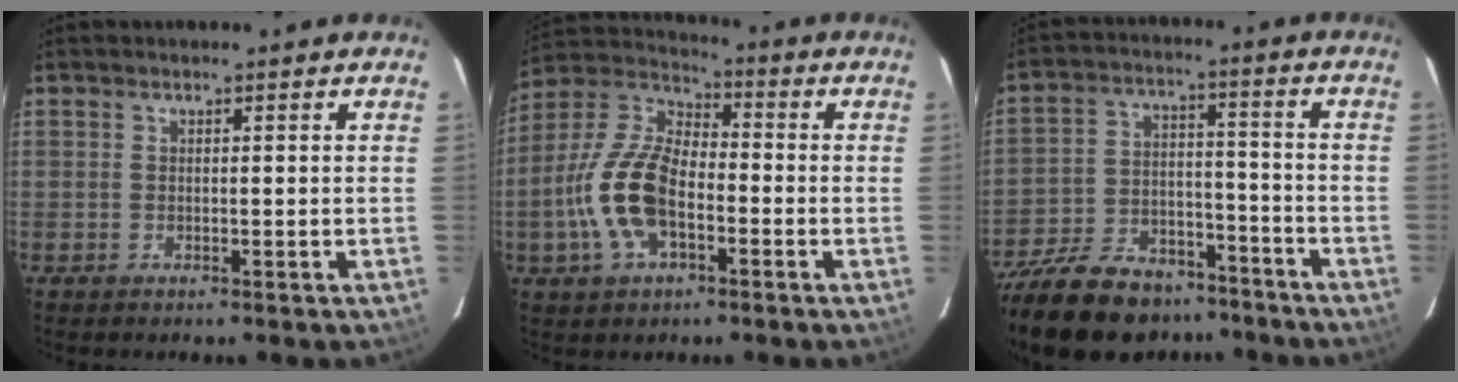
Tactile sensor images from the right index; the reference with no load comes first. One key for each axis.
{"total": 14.5, "fx": -4.3, "fy": 7.3, "fz": 11.8, "tx": -0.258, "ty": 0.007, "tz": -0.084}
{"total": 22.8, "fx": -17.8, "fy": 10.4, "fz": 9.6, "tx": -0.221, "ty": 0.010, "tz": -0.271}